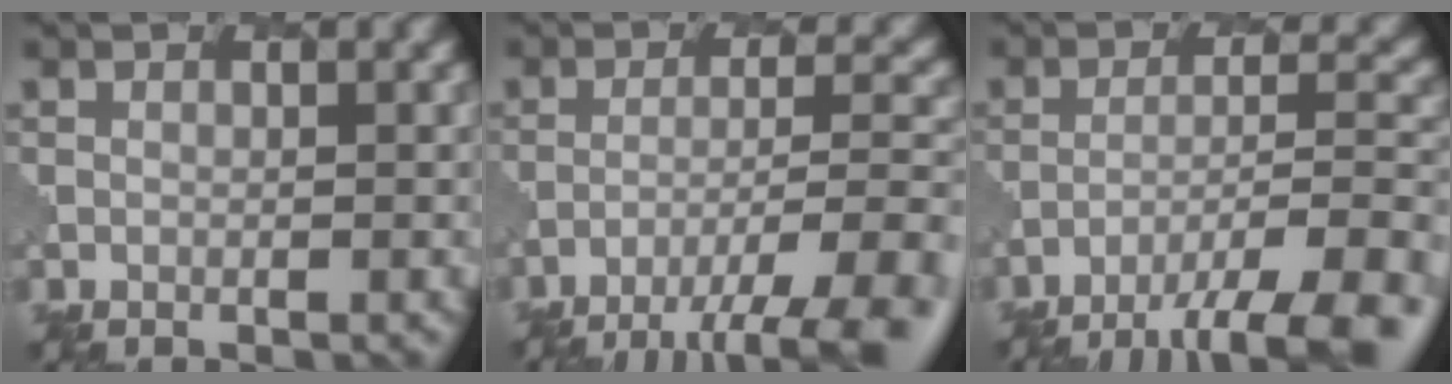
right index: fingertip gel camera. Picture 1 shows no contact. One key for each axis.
{"total": 9.5, "fx": -6.7, "fy": 1.9, "fz": 6.4, "tx": -0.099, "ty": -0.007, "tz": -0.088}
{"total": 10.5, "fx": -7.7, "fy": 2.2, "fz": 6.8, "tx": -0.103, "ty": -0.003, "tz": -0.103}